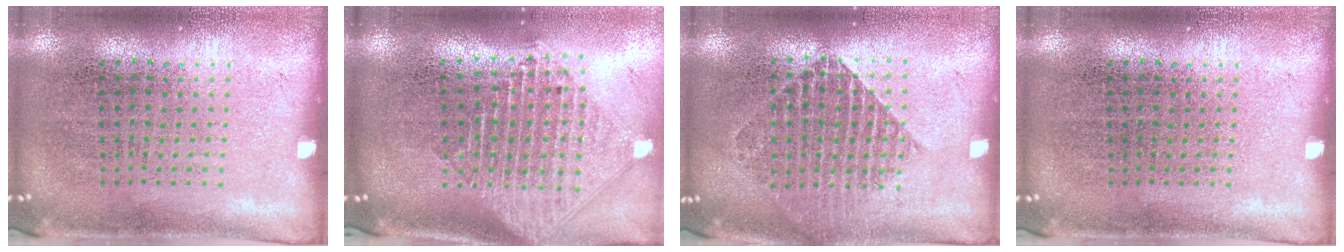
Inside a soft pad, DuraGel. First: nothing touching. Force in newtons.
{"total": 2.5, "press": 1.9, "slide": 1.5}
{"total": 1.6, "press": 1.4, "slide": 0.7}
{"total": 0.0}